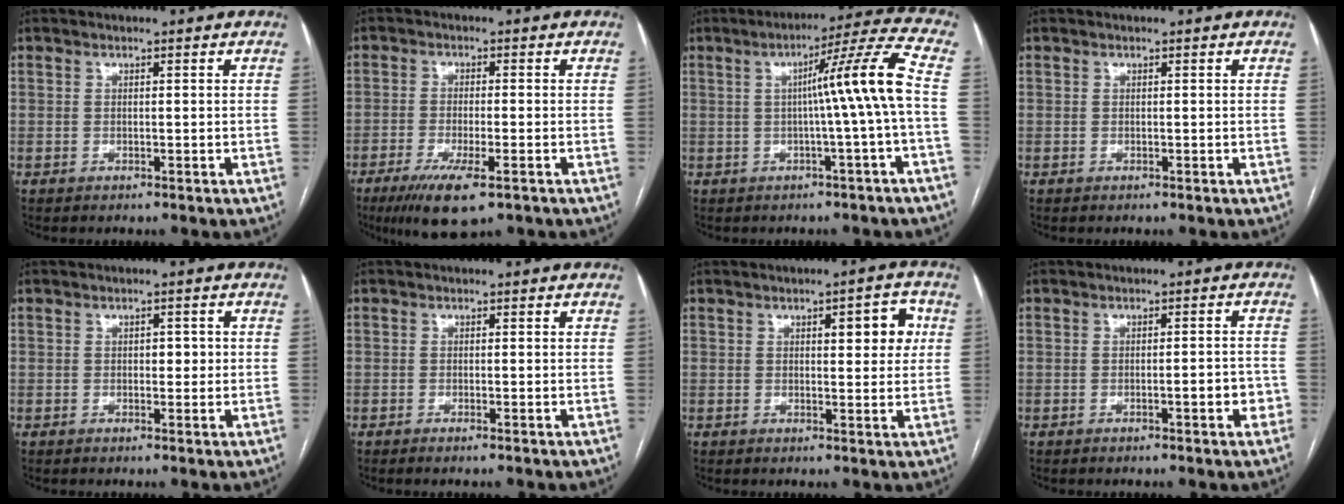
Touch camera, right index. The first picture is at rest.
{"total": 8.5, "force": [-5.1, 1.5, 6.7], "torque": [-0.118, -0.021, -0.081]}
{"total": 9.8, "force": [-0.3, -2.1, 9.5], "torque": [-0.137, 0.015, -0.001]}
{"total": 0.0}
{"total": 1.9, "force": [0.1, 1.1, 1.5], "torque": [-0.017, 0.003, -0.001]}
{"total": 0.8, "force": [-0.5, -0.1, 0.6], "torque": [-0.011, -0.001, -0.009]}
{"total": 5.7, "force": [1.6, 1.8, 5.1], "torque": [-0.062, 0.011, 0.020]}
{"total": 3.0, "force": [-1.3, 0.7, 2.6], "torque": [-0.030, 0.006, -0.015]}